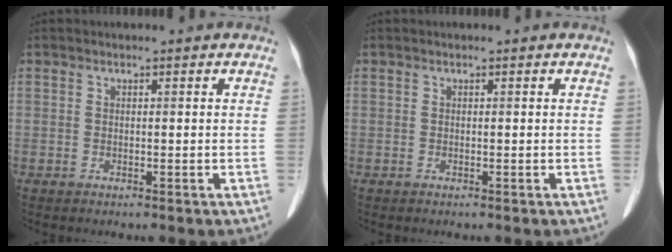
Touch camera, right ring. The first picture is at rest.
{"total": 0.0}